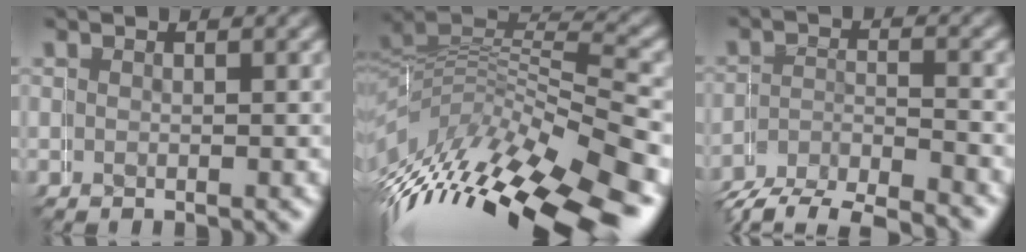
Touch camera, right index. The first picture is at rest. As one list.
[{"total": 11.0, "force": [-5.0, 7.8, 5.9], "torque": [-0.128, -0.021, -0.066]}, {"total": 4.2, "force": [-3.2, 2.7, 0.5], "torque": [-0.010, -0.002, -0.061]}]